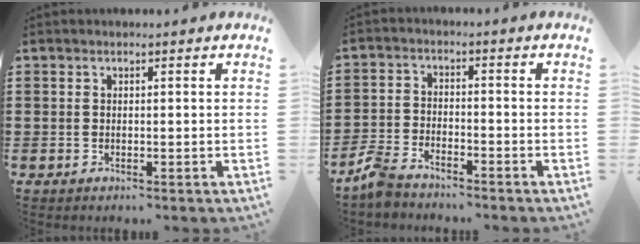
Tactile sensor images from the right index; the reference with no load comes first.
{"total": 4.3, "force": [-3.9, 1.0, 1.3], "torque": [-0.050, -0.004, -0.087]}